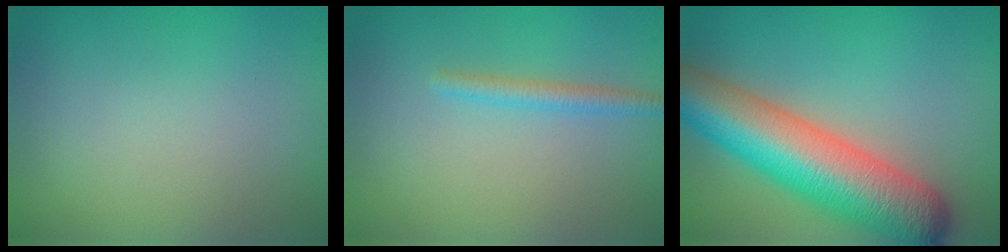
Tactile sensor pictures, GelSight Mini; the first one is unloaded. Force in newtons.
{"total": 1.7, "press": 1.7, "slide": 0.1}
{"total": 10.6, "press": 10.6, "slide": 0.5}